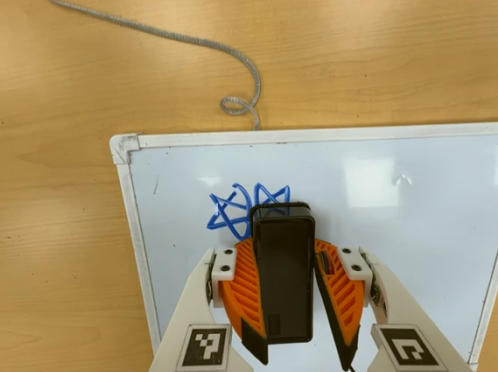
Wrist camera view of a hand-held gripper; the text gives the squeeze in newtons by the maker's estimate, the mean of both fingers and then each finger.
{"total": 13.7, "left": 15.0, "right": 12.4}